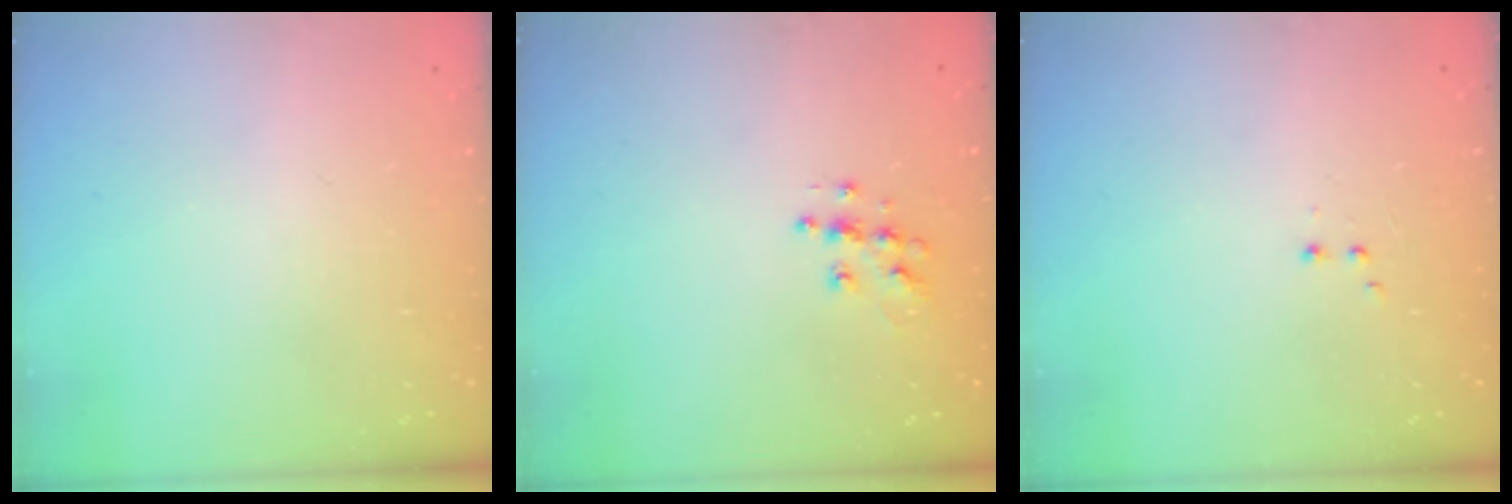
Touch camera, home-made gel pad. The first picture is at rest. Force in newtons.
{"total": 8.0, "press": 8.0, "slide": 0.4}
{"total": 1.9, "press": 1.8, "slide": 0.5}